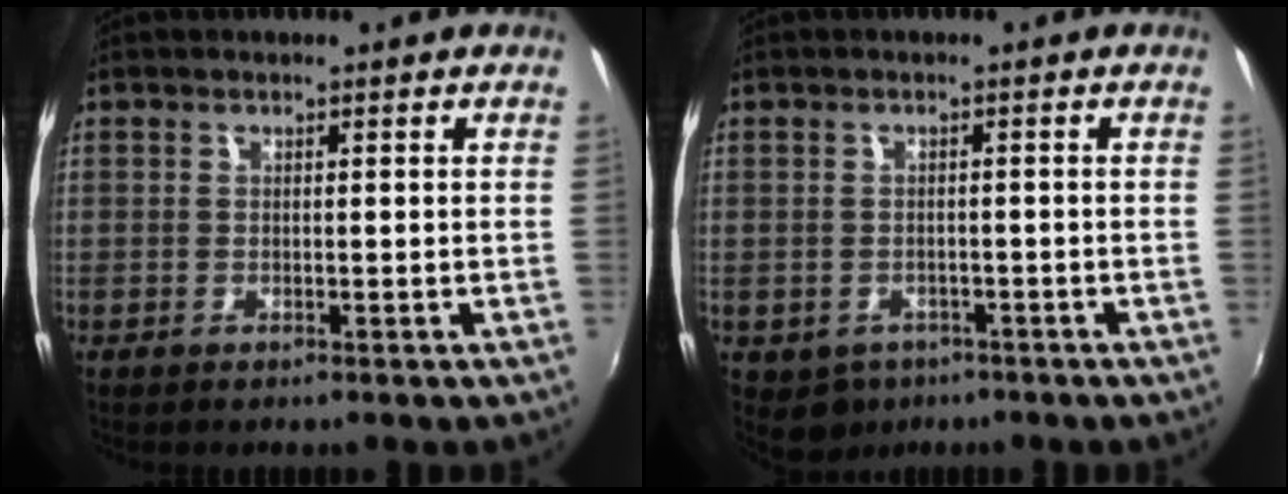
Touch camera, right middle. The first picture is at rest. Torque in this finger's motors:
{"motor_torque": [0.46, -0.46, -0.01, 0.00]}